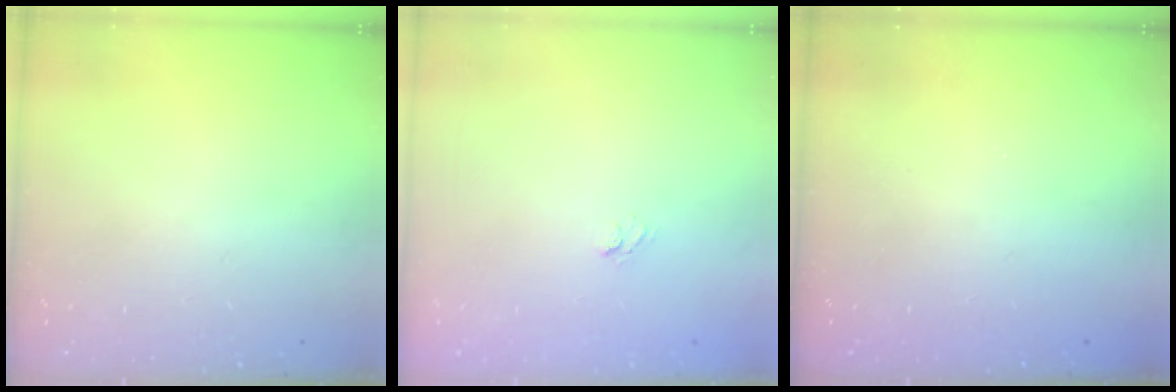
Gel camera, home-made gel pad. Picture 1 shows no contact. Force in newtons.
{"total": 3.6, "press": 3.4, "slide": 1.1}
{"total": 2.3, "press": 2.2, "slide": 0.8}